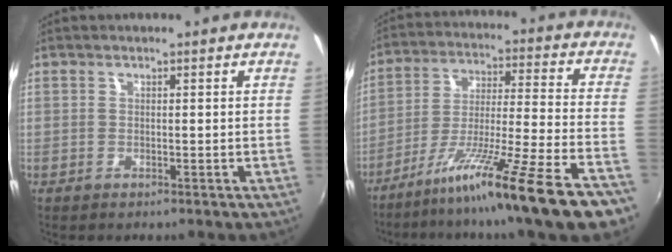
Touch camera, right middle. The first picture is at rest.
{"total": 21.1, "force": [-15.6, -1.7, 14.1], "torque": [-0.231, -0.063, -0.245]}